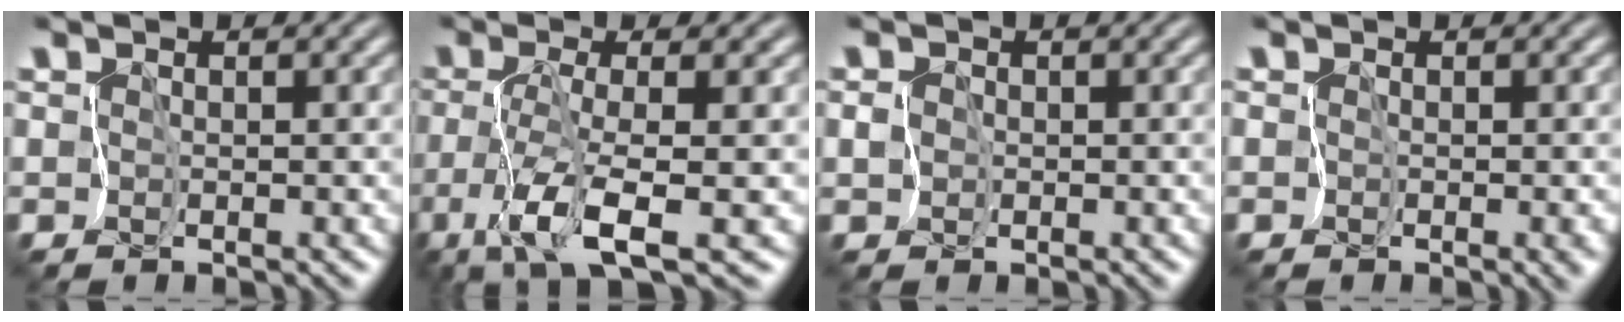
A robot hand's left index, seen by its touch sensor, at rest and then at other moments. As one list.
[{"total": 5.4, "force": [-2.1, 0.3, 5.0], "torque": [-0.103, -0.007, -0.039]}, {"total": 2.0, "force": [0.2, 1.9, 0.7], "torque": [0.004, 0.021, -0.023]}, {"total": 1.5, "force": [-0.6, 0.7, 1.2], "torque": [-0.012, -0.010, -0.010]}]